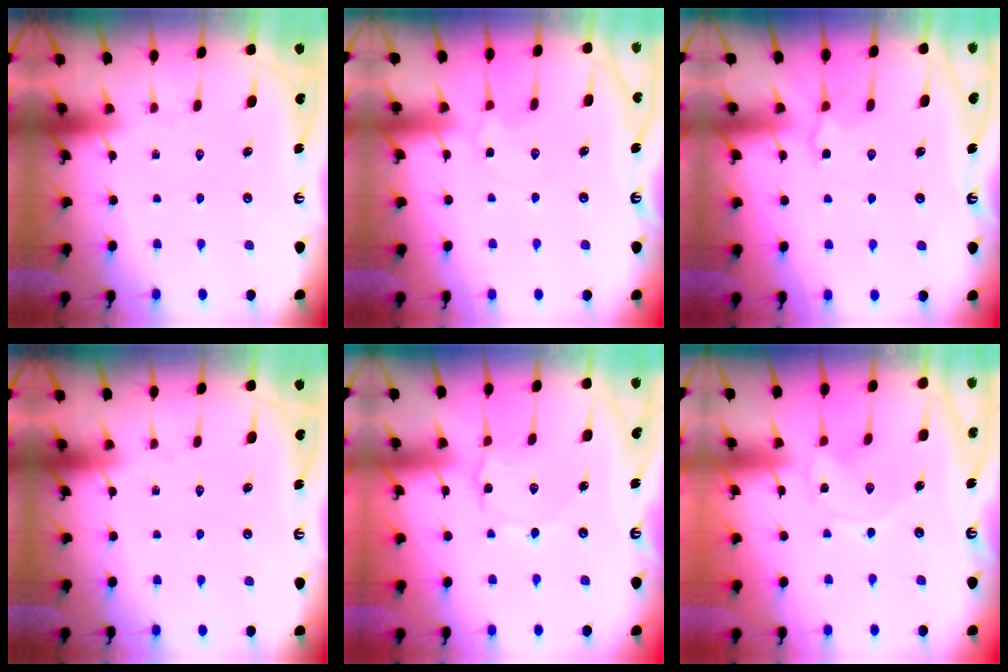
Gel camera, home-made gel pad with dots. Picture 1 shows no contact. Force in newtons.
{"total": 2.8, "press": 2.7, "slide": 0.6}
{"total": 5.1, "press": 4.8, "slide": 1.8}
{"total": 0.0}
{"total": 1.8, "press": 1.7, "slide": 0.2}
{"total": 0.0}